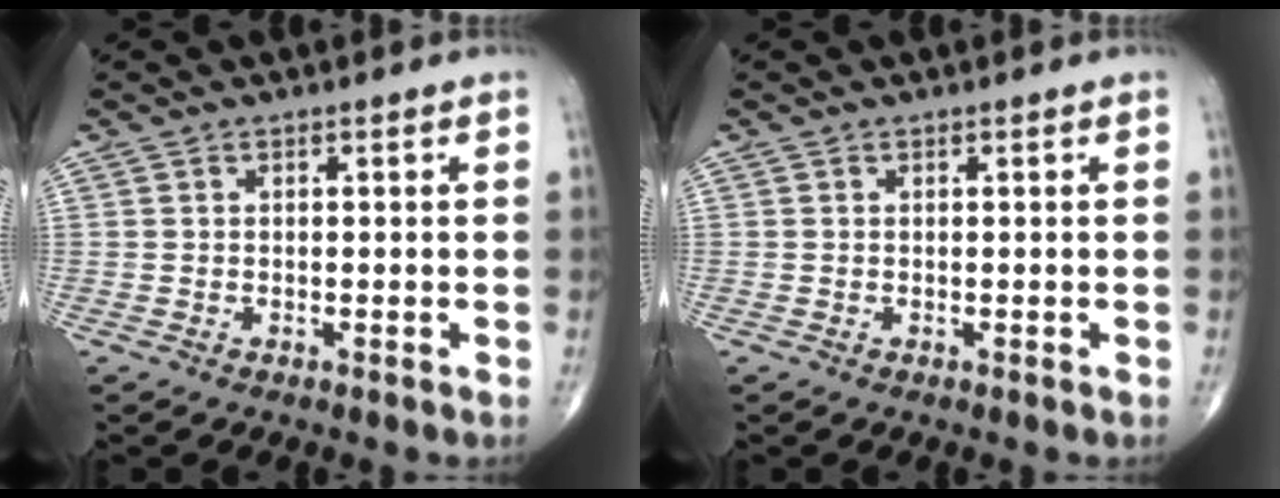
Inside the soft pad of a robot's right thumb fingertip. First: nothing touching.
{"total": 0.0}